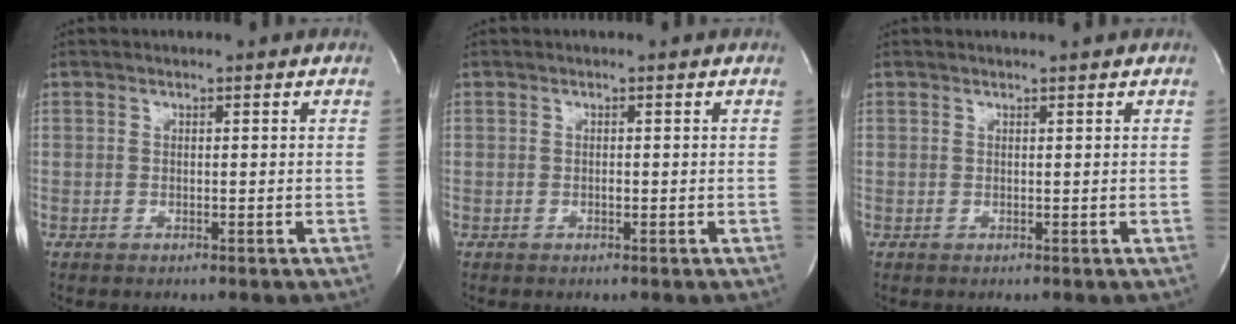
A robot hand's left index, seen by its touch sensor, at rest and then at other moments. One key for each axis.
{"total": 0.0}
{"total": 1.3, "fx": 1.2, "fy": -0.3, "fz": 0.5, "tx": -0.009, "ty": 0.002, "tz": 0.019}